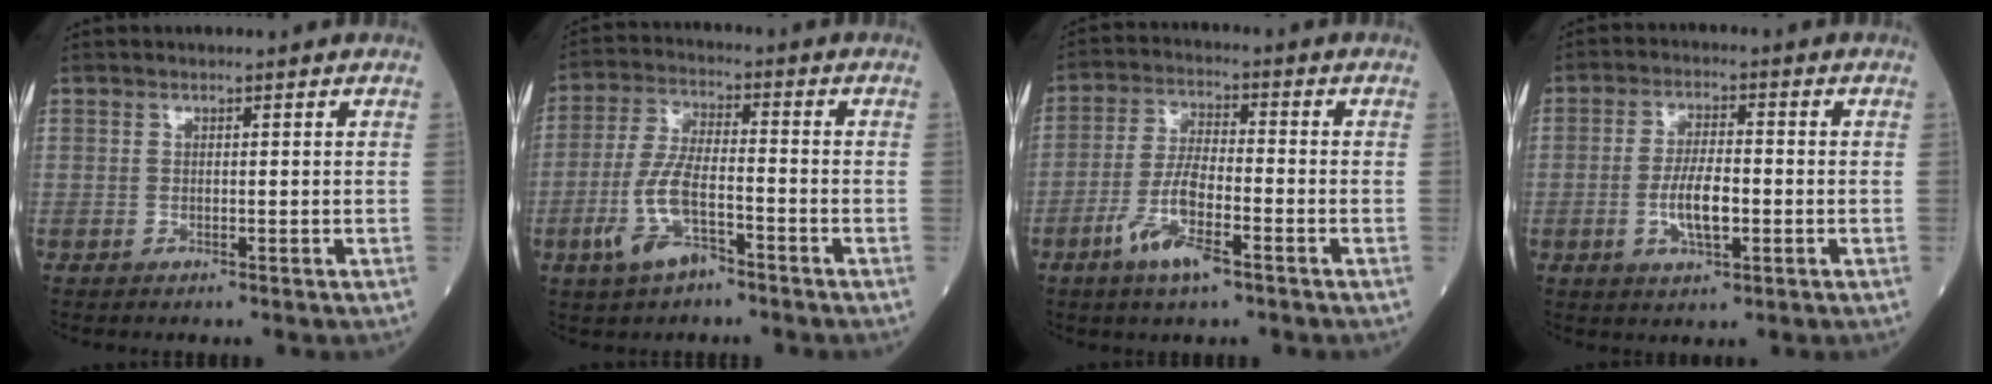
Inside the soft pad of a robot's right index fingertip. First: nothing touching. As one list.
[{"total": 8.6, "force": [-4.2, 2.7, 6.9], "torque": [-0.153, -0.003, -0.082]}, {"total": 8.5, "force": [-4.3, 1.7, 7.1], "torque": [-0.144, -0.009, -0.082]}, {"total": 6.5, "force": [-1.6, 2.0, 6.0], "torque": [-0.121, 0.001, -0.028]}]